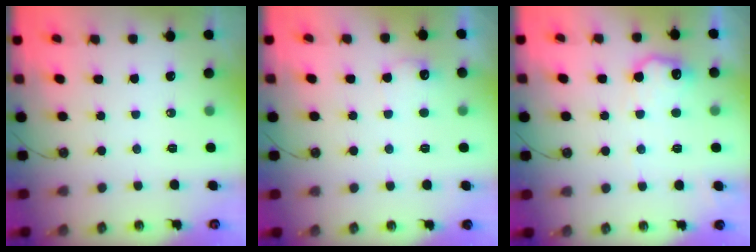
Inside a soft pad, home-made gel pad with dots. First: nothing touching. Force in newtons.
{"total": 6.9, "press": 6.8, "slide": 1.3}
{"total": 10.8, "press": 10.8, "slide": 0.2}